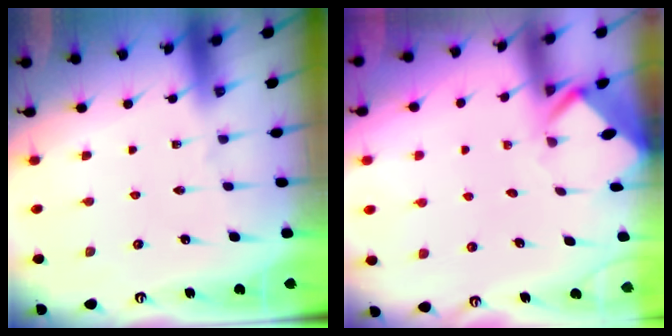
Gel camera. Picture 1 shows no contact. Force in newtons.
{"total": 3.1, "press": 3.1, "slide": 0.1}